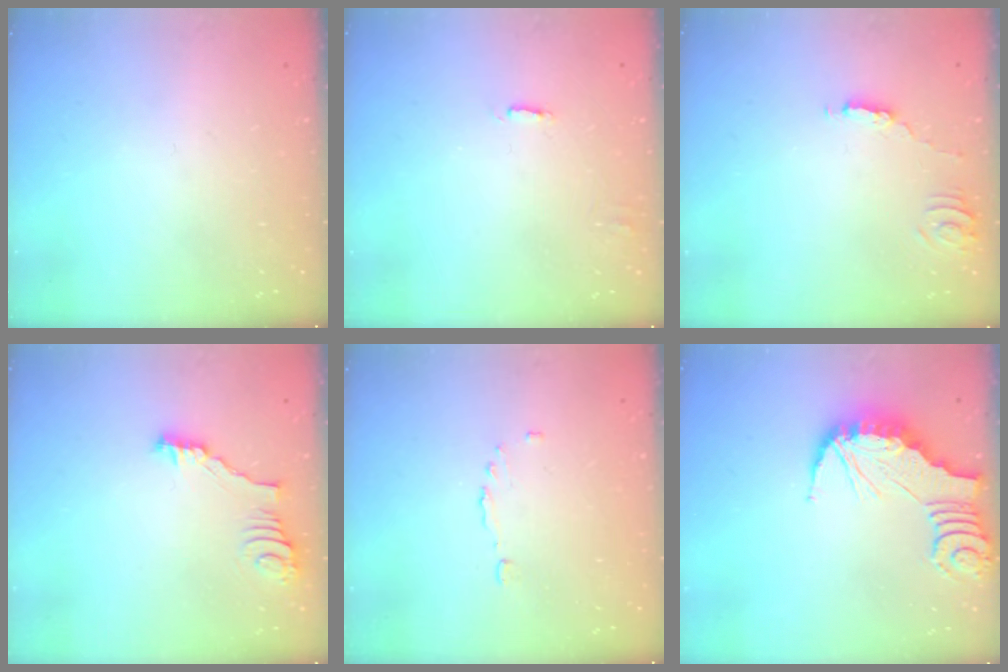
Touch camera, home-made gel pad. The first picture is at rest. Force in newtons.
{"total": 2.0, "press": 2.0, "slide": 0.1}
{"total": 2.5, "press": 2.5, "slide": 0.2}
{"total": 3.5, "press": 3.5, "slide": 0.3}
{"total": 2.7, "press": 2.6, "slide": 0.8}
{"total": 2.2, "press": 2.2, "slide": 0.2}